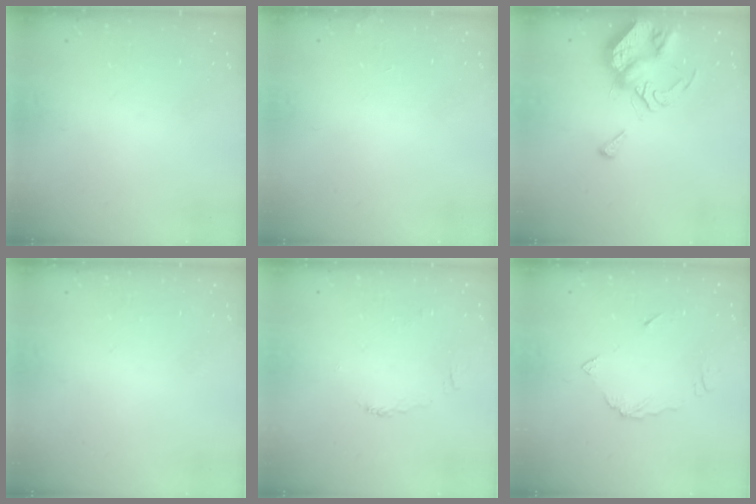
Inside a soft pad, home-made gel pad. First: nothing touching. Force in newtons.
{"total": 1.9, "press": 1.9, "slide": 0.2}
{"total": 8.7, "press": 8.6, "slide": 1.2}
{"total": 2.1, "press": 2.1, "slide": 0.2}
{"total": 2.3, "press": 2.2, "slide": 0.7}
{"total": 7.1, "press": 7.1, "slide": 0.9}